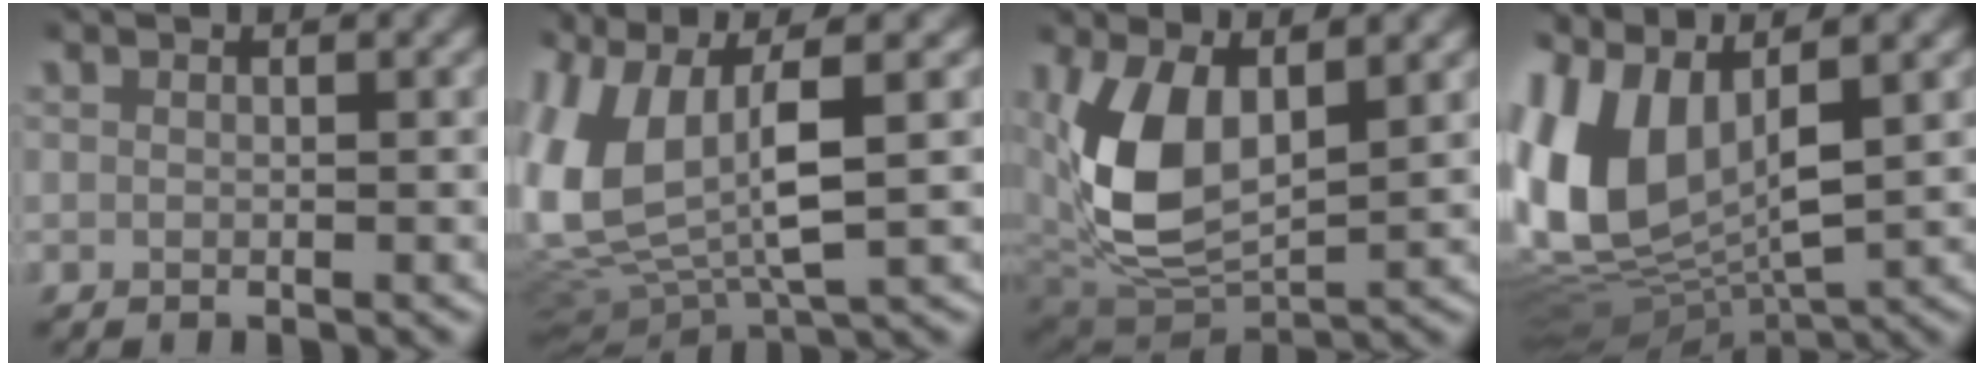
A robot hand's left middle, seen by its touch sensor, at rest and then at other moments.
{"total": 11.3, "force": [1.2, 8.0, 7.9], "torque": [-0.203, -0.003, 0.019]}
{"total": 7.1, "force": [1.3, 4.0, 5.7], "torque": [-0.138, -0.009, 0.028]}
{"total": 12.4, "force": [0.7, 9.1, 8.4], "torque": [-0.211, -0.017, 0.021]}